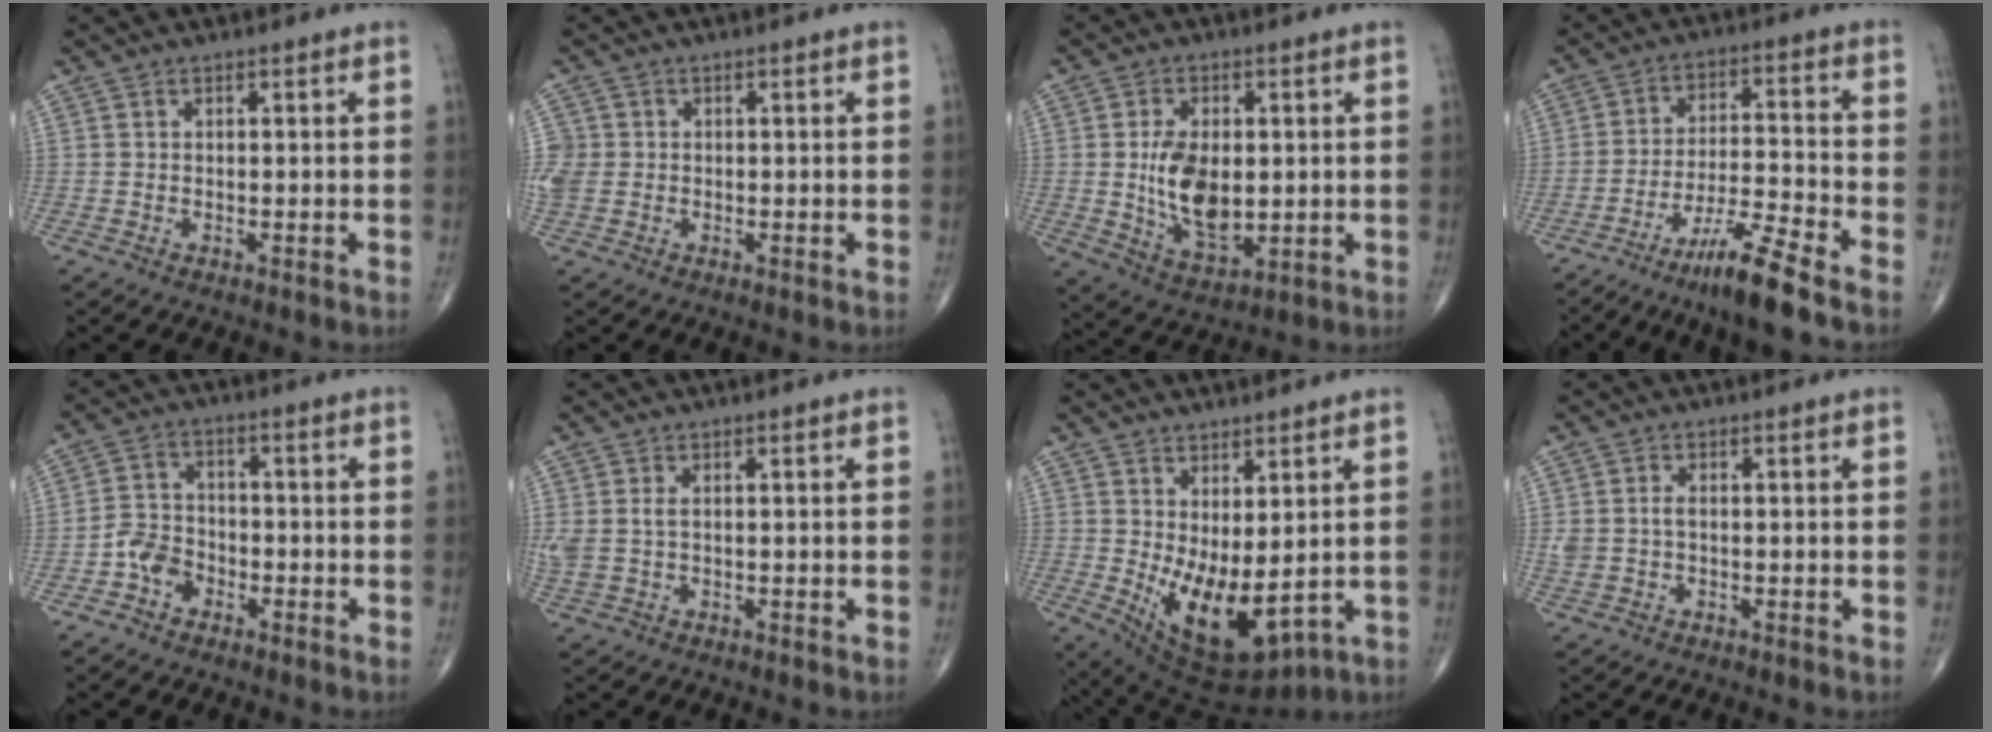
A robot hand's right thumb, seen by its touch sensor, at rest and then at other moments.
{"total": 4.7, "force": [0.0, 4.2, 2.0], "torque": [-0.054, 0.010, 0.005]}
{"total": 12.4, "force": [0.2, 7.2, 10.1], "torque": [-0.161, -0.015, 0.016]}
{"total": 10.5, "force": [-7.6, 0.1, 7.2], "torque": [-0.136, 0.043, -0.141]}
{"total": 5.4, "force": [-2.6, 4.1, 2.3], "torque": [-0.024, 0.025, -0.055]}
{"total": 3.5, "force": [0.5, 2.1, 2.8], "torque": [-0.083, 0.009, 0.017]}
{"total": 12.2, "force": [0.1, 5.7, 10.8], "torque": [-0.170, -0.024, 0.030]}
{"total": 2.8, "force": [0.1, 1.8, 2.1], "torque": [-0.052, 0.006, 0.003]}